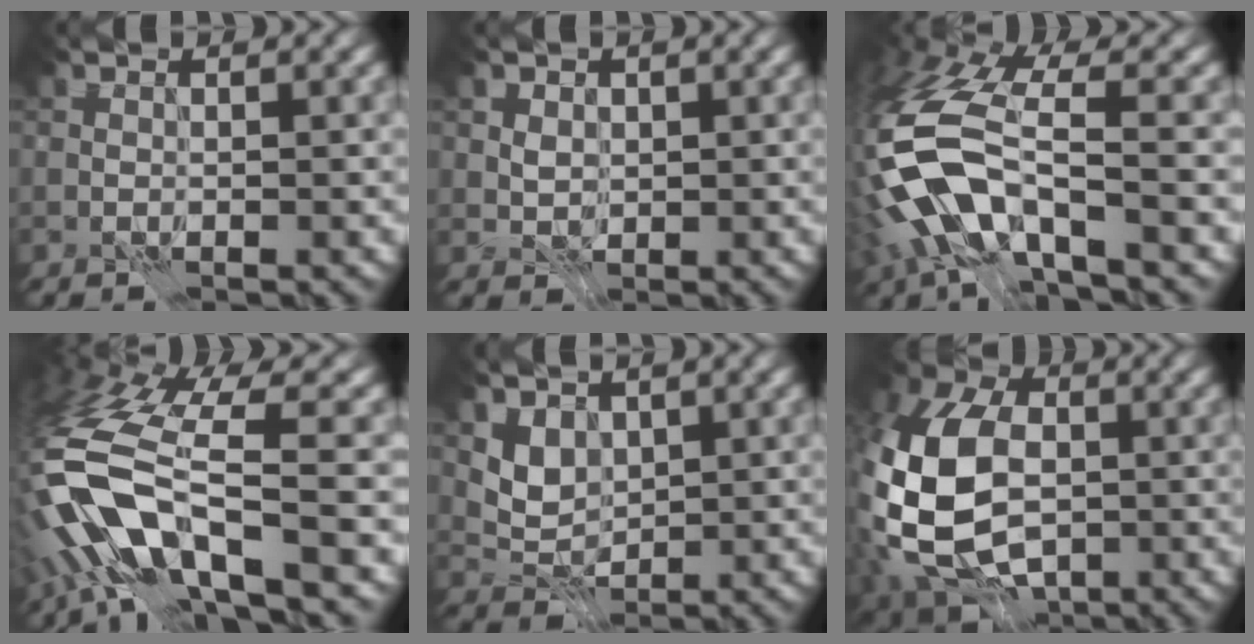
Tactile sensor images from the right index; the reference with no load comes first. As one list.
[{"total": 1.8, "force": [0.5, 1.6, 0.7], "torque": [-0.011, -0.006, 0.011]}, {"total": 10.3, "force": [-4.2, 4.5, 8.2], "torque": [-0.180, 0.002, -0.095]}, {"total": 12.3, "force": [-5.1, 4.2, 10.3], "torque": [-0.222, -0.009, -0.099]}, {"total": 2.7, "force": [1.0, 2.2, 1.2], "torque": [-0.024, -0.012, 0.014]}, {"total": 14.1, "force": [-2.1, 9.9, 9.8], "torque": [-0.215, -0.013, -0.047]}]